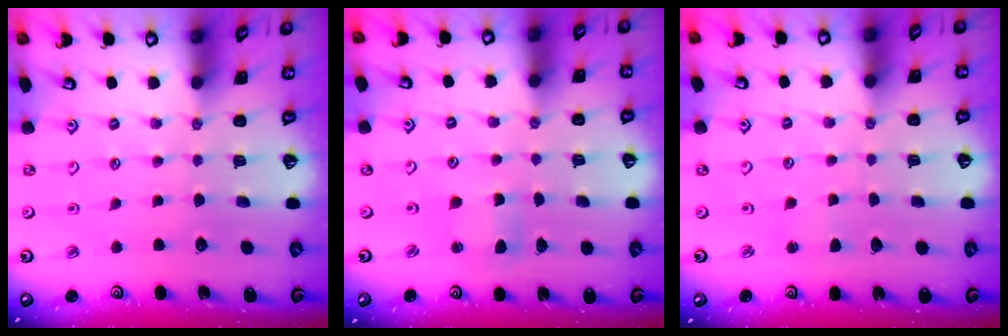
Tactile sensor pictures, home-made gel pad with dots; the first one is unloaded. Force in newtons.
{"total": 2.4, "press": 2.4, "slide": 0.2}
{"total": 1.4, "press": 1.3, "slide": 0.3}